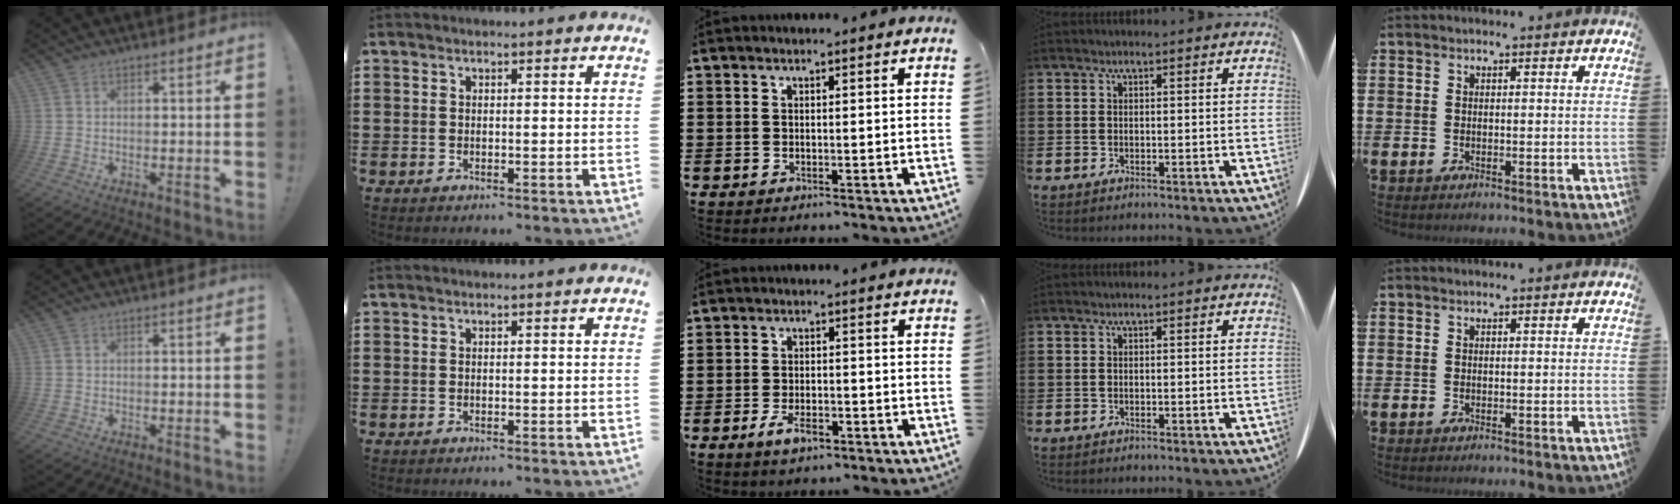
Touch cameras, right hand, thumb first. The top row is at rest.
{"middle": {"total": 3.8, "force": [-2.0, 1.5, 2.8], "torque": [-0.061, -0.004, -0.038]}}